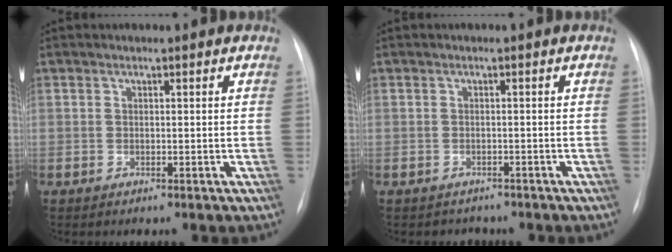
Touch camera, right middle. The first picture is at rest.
{"total": 2.1, "force": [-1.8, 1.1, -0.4], "torque": [-0.002, 0.004, -0.025]}